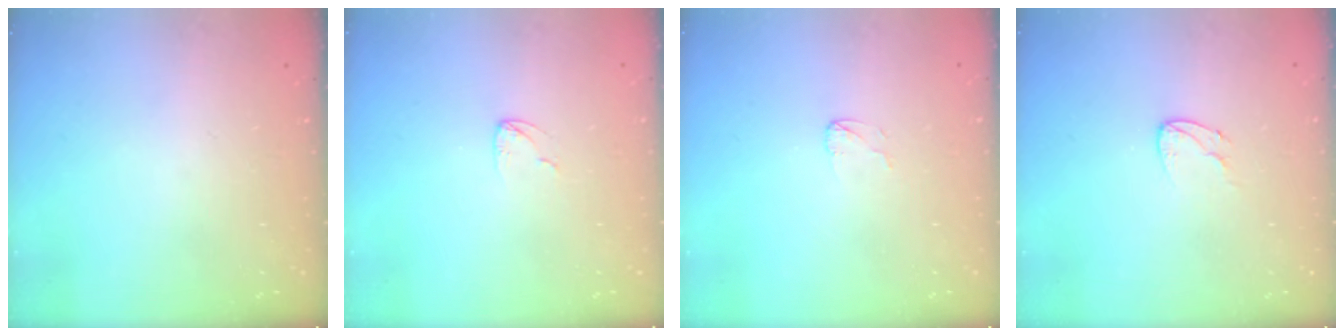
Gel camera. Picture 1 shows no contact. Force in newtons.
{"total": 2.7, "press": 2.7, "slide": 0.2}
{"total": 2.6, "press": 2.6, "slide": 0.2}
{"total": 5.6, "press": 5.6, "slide": 0.7}